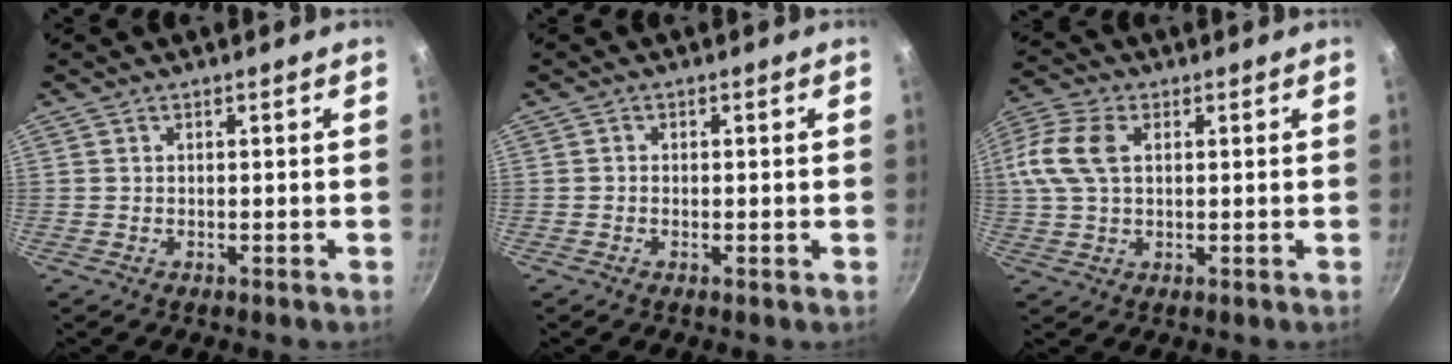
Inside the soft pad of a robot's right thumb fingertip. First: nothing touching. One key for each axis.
{"total": 0.7, "fx": -0.2, "fy": 0.6, "fz": 0.3, "tx": -0.004, "ty": 0.002, "tz": -0.005}
{"total": 13.2, "fx": 2.8, "fy": 8.8, "fz": 9.5, "tx": -0.216, "ty": 0.027, "tz": 0.044}